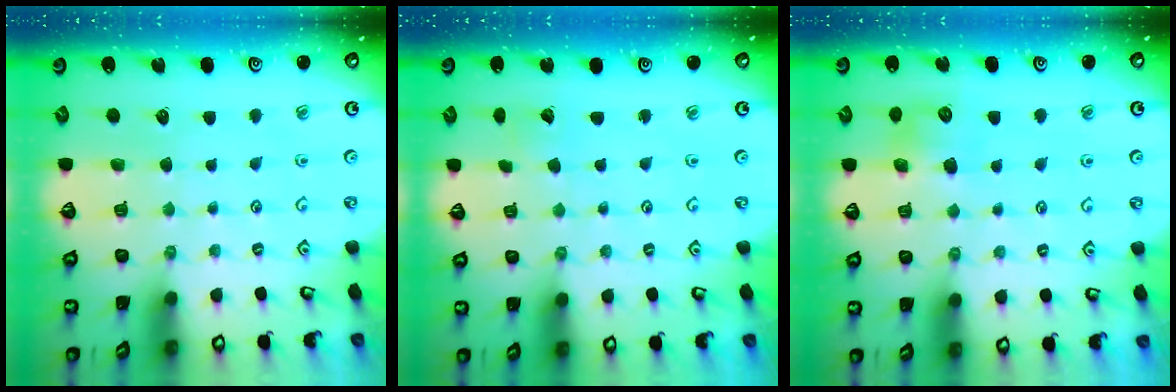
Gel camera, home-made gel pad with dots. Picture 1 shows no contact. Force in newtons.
{"total": 2.7, "press": 2.6, "slide": 0.3}
{"total": 7.0, "press": 7.0, "slide": 0.4}